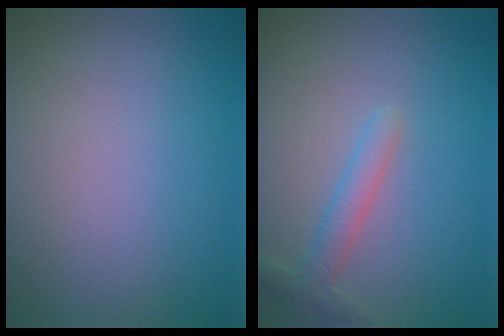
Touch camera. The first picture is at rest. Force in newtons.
{"total": 2.1, "press": 2.1, "slide": 0.1}